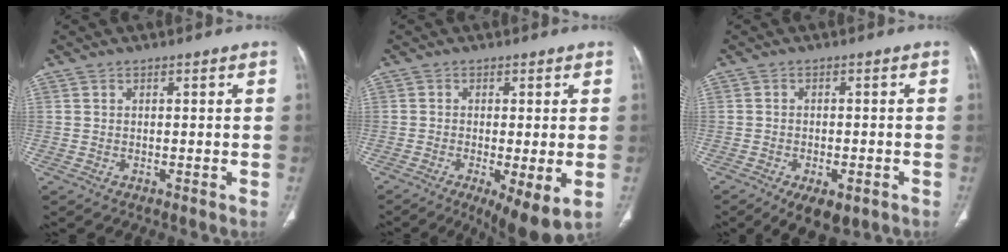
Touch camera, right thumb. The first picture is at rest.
{"total": 9.0, "force": [-3.1, 2.3, 8.2], "torque": [-0.134, -0.019, -0.047]}
{"total": 7.7, "force": [-4.3, 3.9, 5.1], "torque": [-0.065, 0.008, -0.056]}